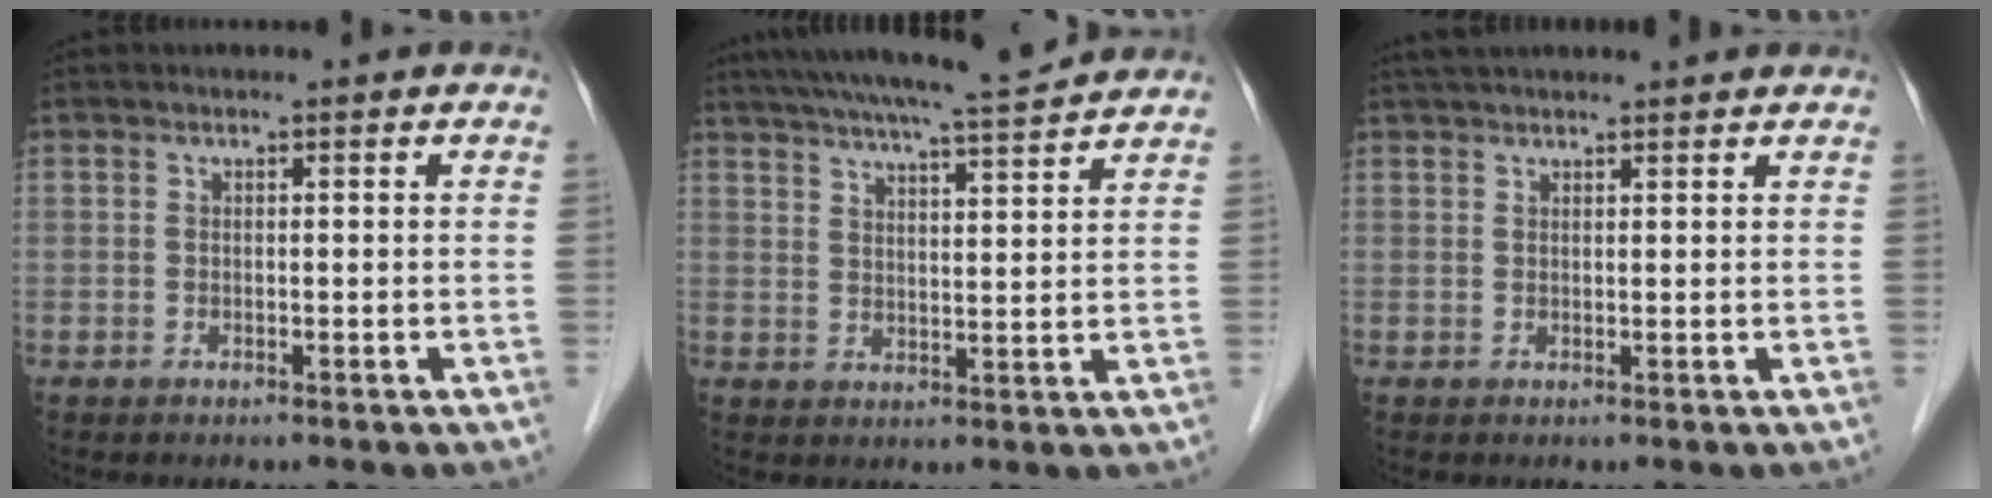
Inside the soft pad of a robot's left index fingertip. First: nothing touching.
{"total": 13.6, "force": [12.4, -0.1, 5.6], "torque": [-0.101, 0.008, 0.179]}
{"total": 8.6, "force": [7.8, 0.9, 3.6], "torque": [-0.053, 0.038, 0.106]}